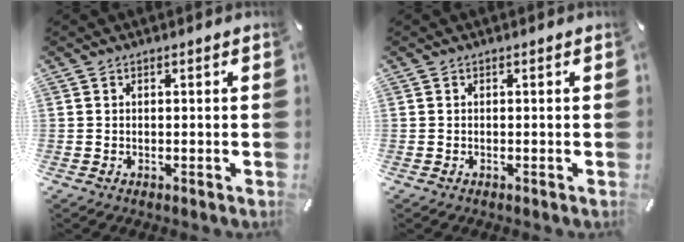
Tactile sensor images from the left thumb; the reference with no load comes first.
{"total": 0.0}